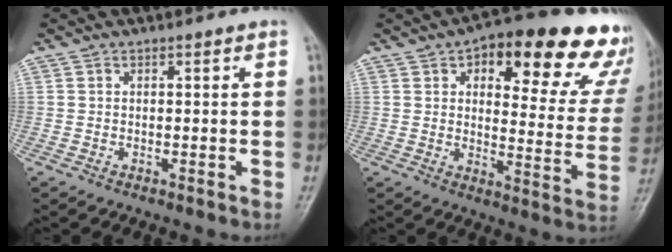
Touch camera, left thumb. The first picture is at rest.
{"total": 24.7, "force": [15.2, 10.4, 16.5], "torque": [-0.162, -0.040, 0.181]}